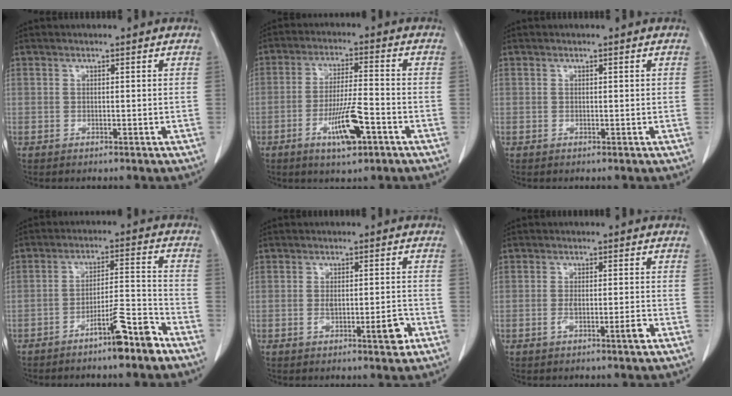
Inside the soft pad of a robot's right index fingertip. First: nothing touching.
{"total": 8.3, "force": [-3.9, 1.2, 7.3], "torque": [-0.137, -0.006, -0.064]}
{"total": 0.0}
{"total": 8.3, "force": [-5.8, 0.5, 5.9], "torque": [-0.094, 0.010, -0.096]}
{"total": 5.2, "force": [-2.0, 1.3, 4.6], "torque": [-0.072, 0.000, -0.026]}
{"total": 3.4, "force": [-1.5, 0.3, 3.0], "torque": [-0.053, -0.001, -0.025]}